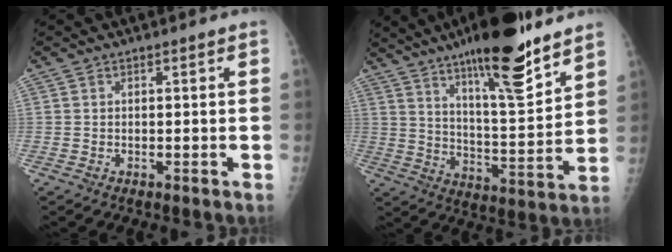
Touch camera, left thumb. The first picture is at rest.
{"total": 19.2, "force": [13.2, 3.9, 13.4], "torque": [-0.187, -0.076, 0.214]}